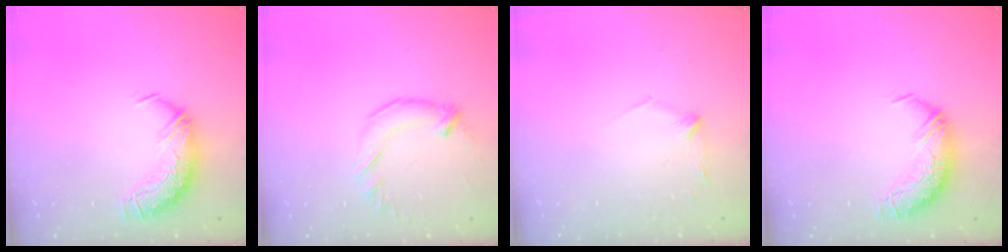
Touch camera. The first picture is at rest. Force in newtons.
{"total": 2.1, "press": 2.0, "slide": 0.5}
{"total": 7.3, "press": 7.2, "slide": 0.7}
{"total": 0.0}